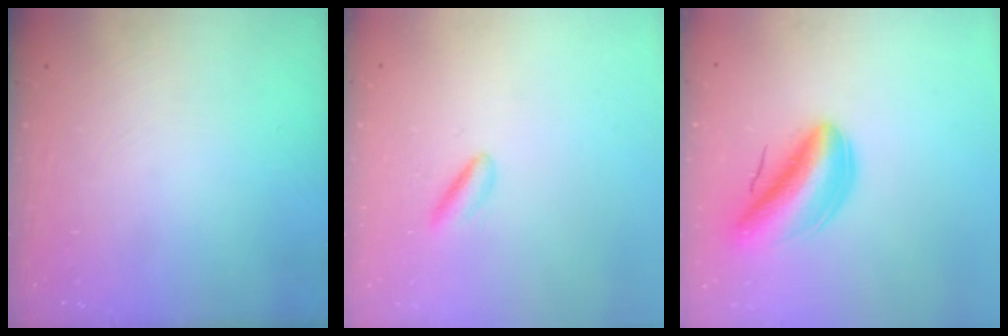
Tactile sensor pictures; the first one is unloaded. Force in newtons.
{"total": 3.0, "press": 2.9, "slide": 0.8}
{"total": 10.6, "press": 10.2, "slide": 3.0}